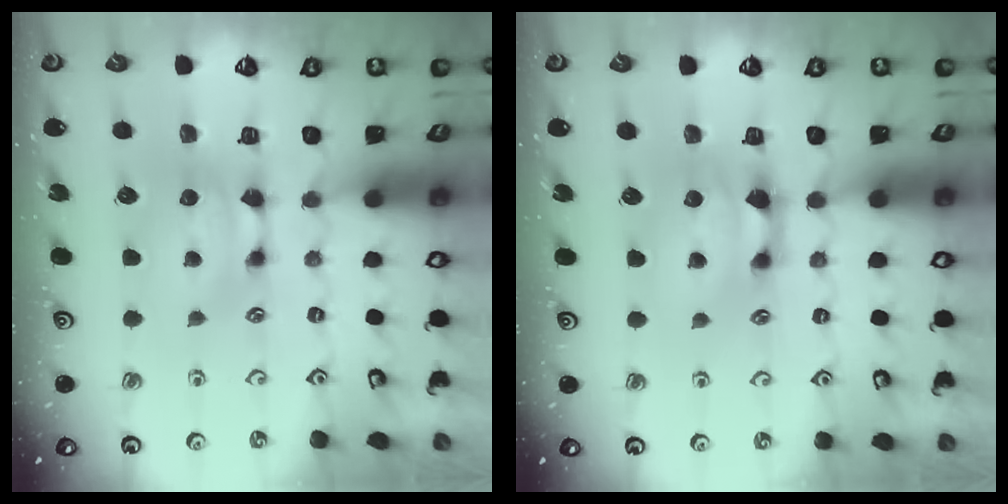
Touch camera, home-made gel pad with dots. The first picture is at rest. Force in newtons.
{"total": 1.5, "press": 0.7, "slide": 1.3}